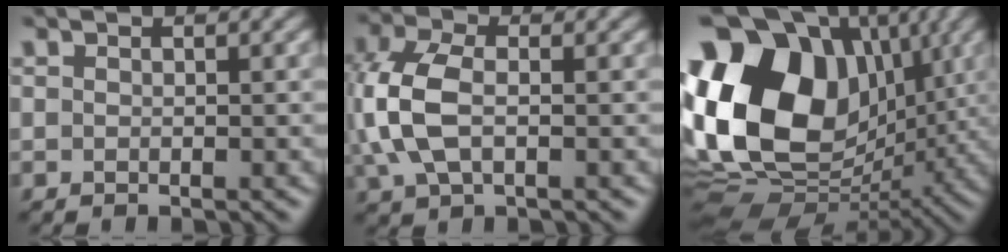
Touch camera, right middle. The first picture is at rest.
{"total": 5.8, "force": [0.3, 3.6, 4.5], "torque": [-0.116, 0.009, 0.000]}
{"total": 19.4, "force": [3.0, 14.2, 12.9], "torque": [-0.271, 0.017, 0.061]}